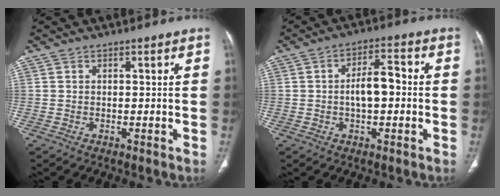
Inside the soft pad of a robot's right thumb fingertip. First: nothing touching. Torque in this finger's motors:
{"motor_torque": [1.08, 1.43, 1.01, -0.17, 0.04]}